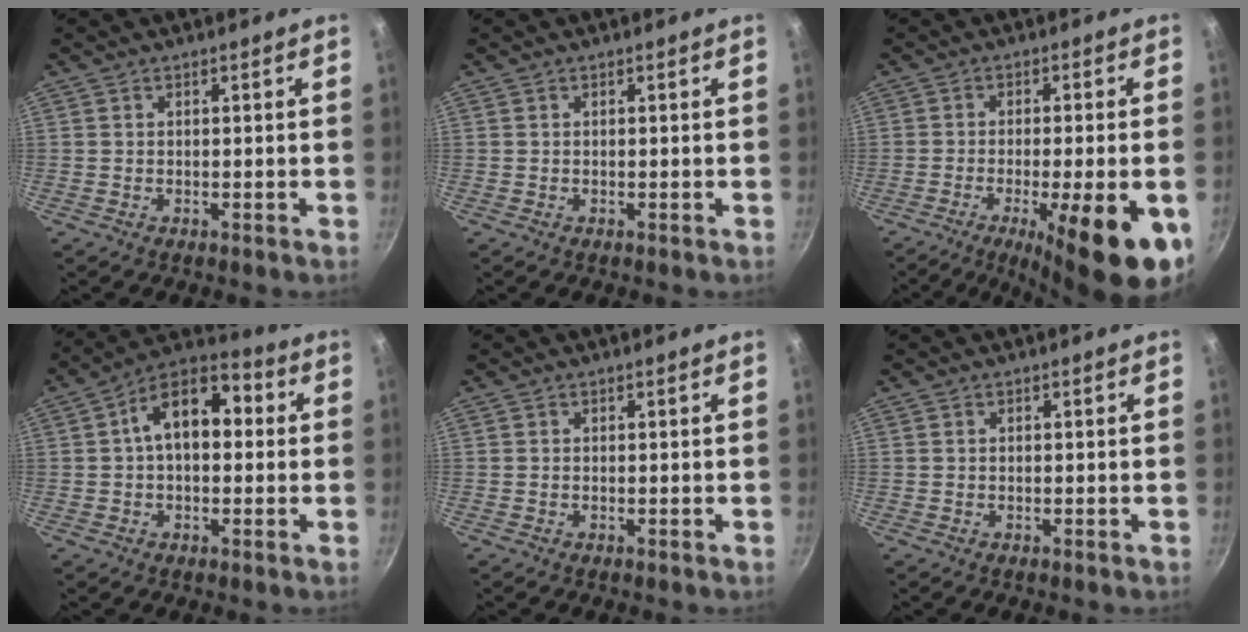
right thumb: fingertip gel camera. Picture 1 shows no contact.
{"total": 0.0}
{"total": 18.8, "force": [-7.8, 4.9, 16.3], "torque": [-0.183, -0.003, -0.097]}
{"total": 12.7, "force": [1.7, 7.6, 10.0], "torque": [-0.140, 0.039, 0.013]}
{"total": 0.0}
{"total": 0.0}